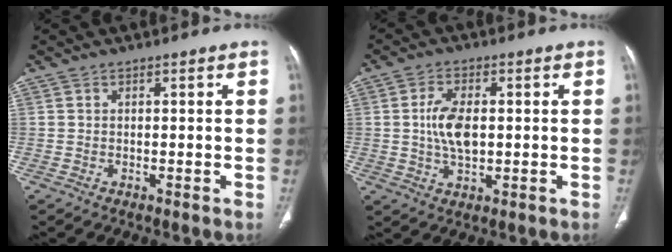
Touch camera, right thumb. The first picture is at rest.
{"total": 7.1, "force": [0.4, 3.9, 5.9], "torque": [-0.113, 0.001, 0.007]}